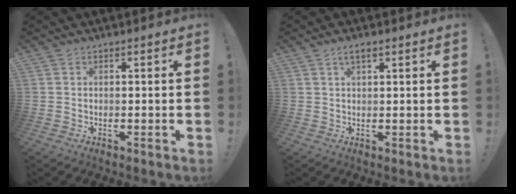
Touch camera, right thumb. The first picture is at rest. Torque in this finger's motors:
{"motor_torque": [-0.02, 0.51, 0.31, -0.23, -0.10]}